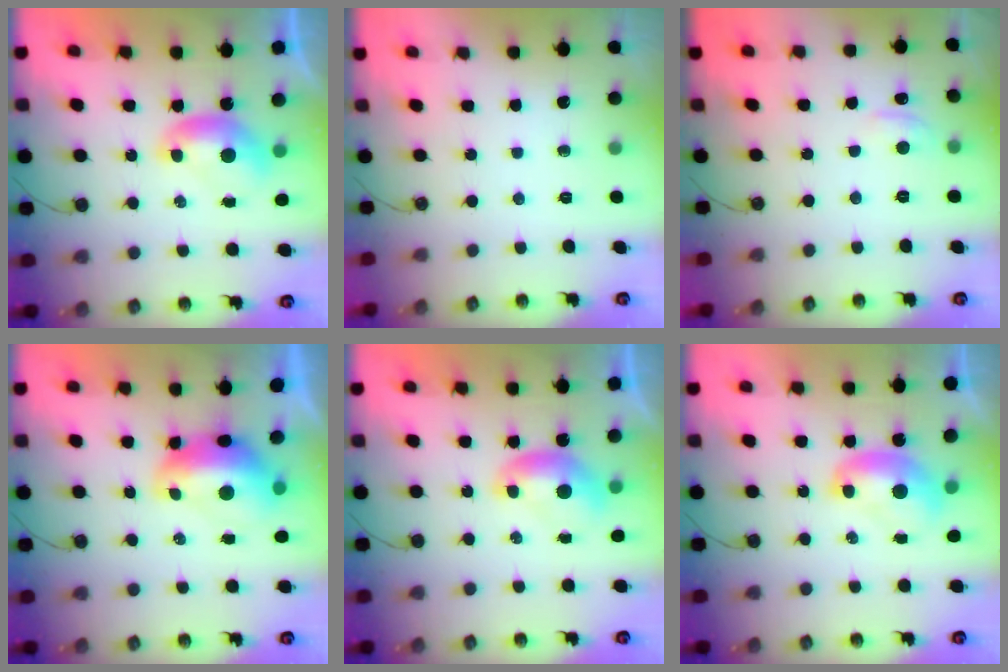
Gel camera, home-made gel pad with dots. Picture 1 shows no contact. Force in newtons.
{"total": 0.0}
{"total": 0.7, "press": 0.2, "slide": 0.6}
{"total": 2.9, "press": 2.9, "slide": 0.7}
{"total": 0.0}
{"total": 1.8, "press": 1.8, "slide": 0.2}